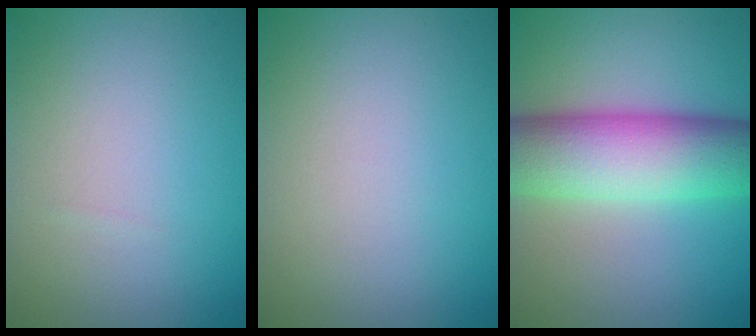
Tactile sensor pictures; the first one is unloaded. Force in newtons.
{"total": 0.0}
{"total": 10.3, "press": 10.3, "slide": 0.2}